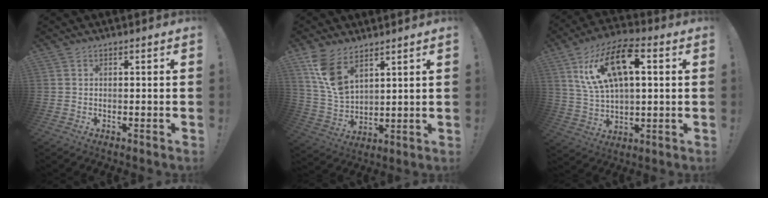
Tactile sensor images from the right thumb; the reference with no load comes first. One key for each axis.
{"total": 11.2, "fx": 7.0, "fy": 6.0, "fz": 6.3, "tx": -0.113, "ty": -0.036, "tz": 0.136}
{"total": 16.9, "fx": 6.2, "fy": 8.3, "fz": 13.3, "tx": -0.250, "ty": -0.008, "tz": 0.105}